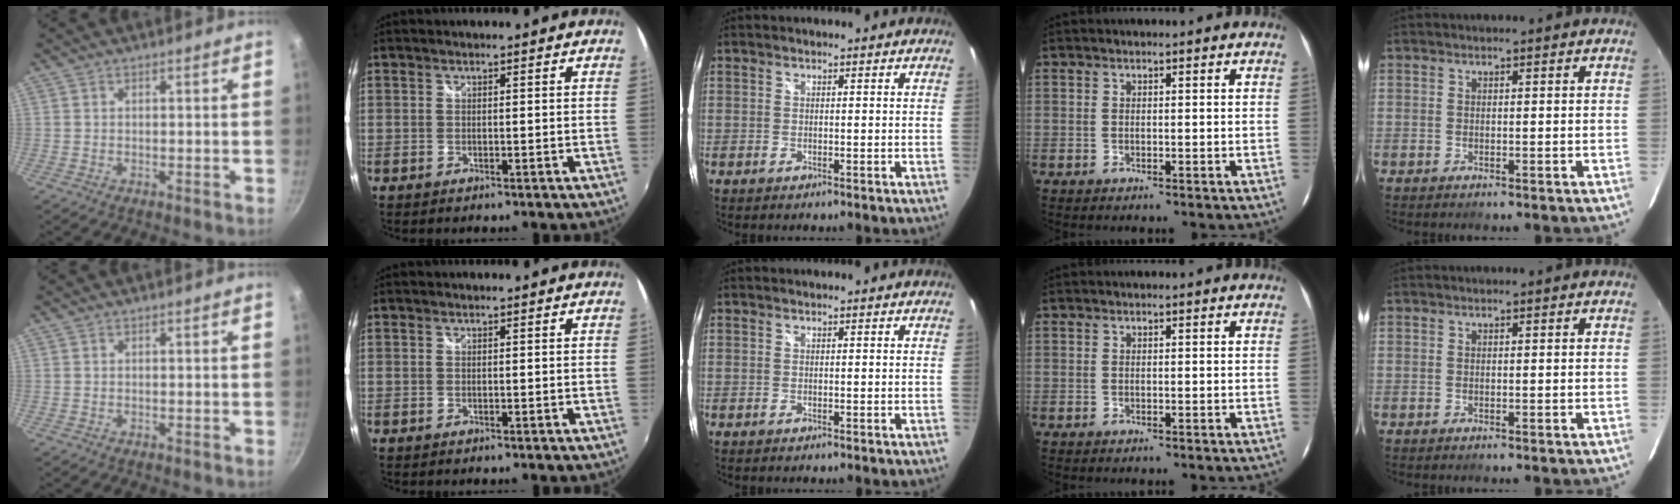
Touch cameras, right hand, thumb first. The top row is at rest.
{}